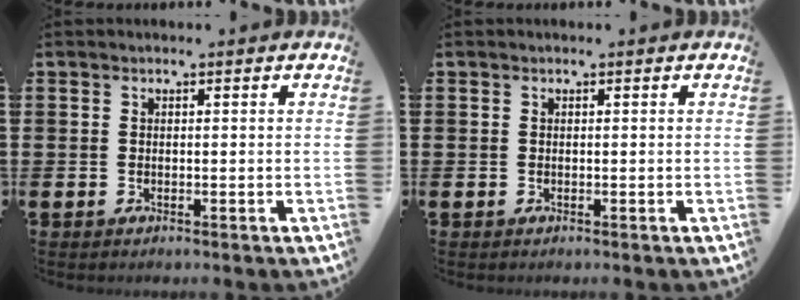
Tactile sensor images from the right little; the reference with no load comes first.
{"total": 0.0}